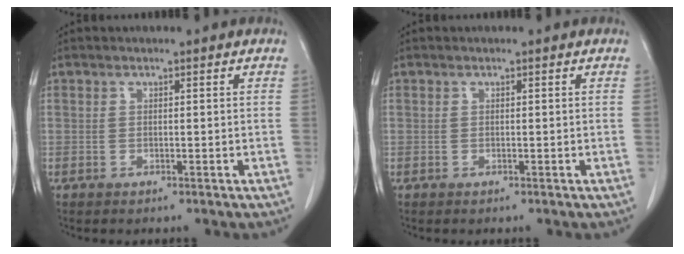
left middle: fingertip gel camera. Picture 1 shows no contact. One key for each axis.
{"total": 0.0}